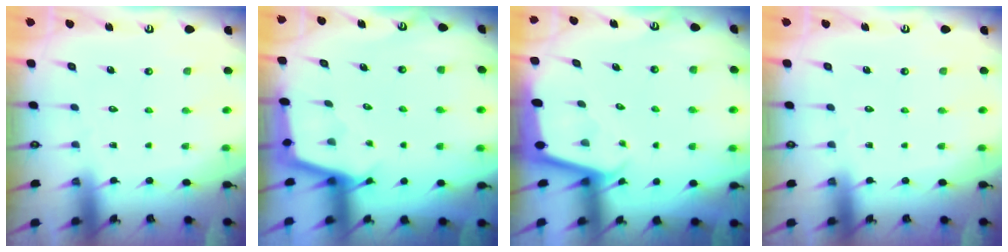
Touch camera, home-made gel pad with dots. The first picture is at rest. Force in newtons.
{"total": 2.4, "press": 2.4, "slide": 0.2}
{"total": 1.8, "press": 1.8, "slide": 0.2}
{"total": 0.0}